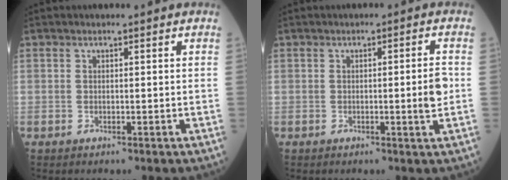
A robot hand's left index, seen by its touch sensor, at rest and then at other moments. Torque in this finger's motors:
{"motor_torque": [0.44, -0.08, 0.20, 0.03]}